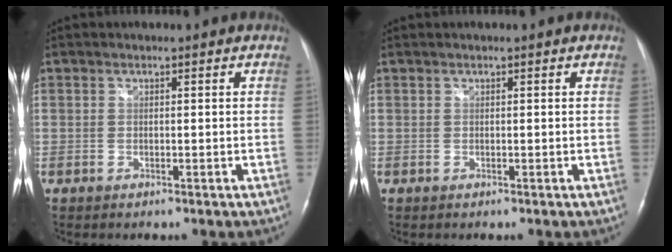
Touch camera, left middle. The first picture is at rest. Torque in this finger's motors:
{"motor_torque": [-0.22, 0.12, -0.09, -0.01]}